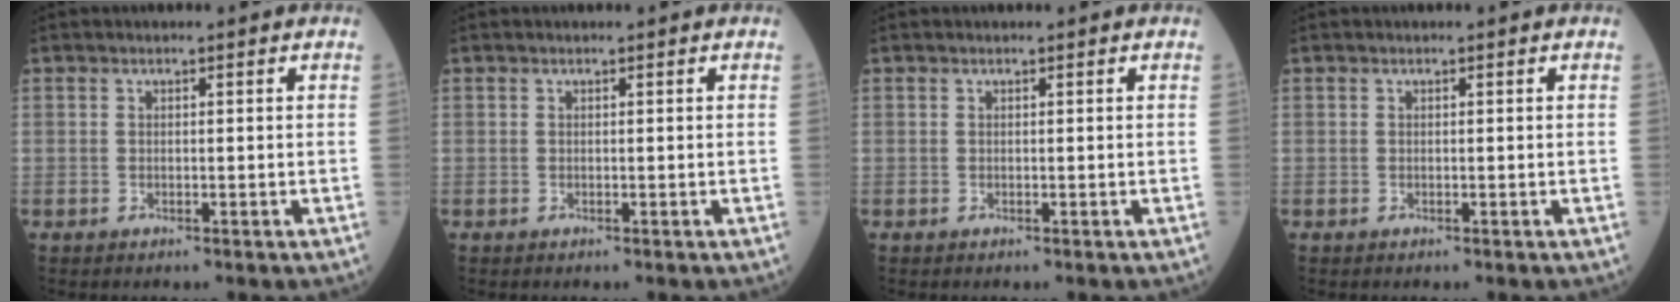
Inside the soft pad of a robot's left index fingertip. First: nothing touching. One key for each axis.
{"total": 0.0}
{"total": 0.0}
{"total": 0.0}